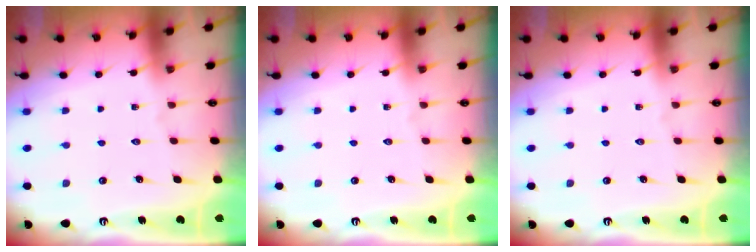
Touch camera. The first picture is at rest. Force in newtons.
{"total": 0.0}
{"total": 0.0}